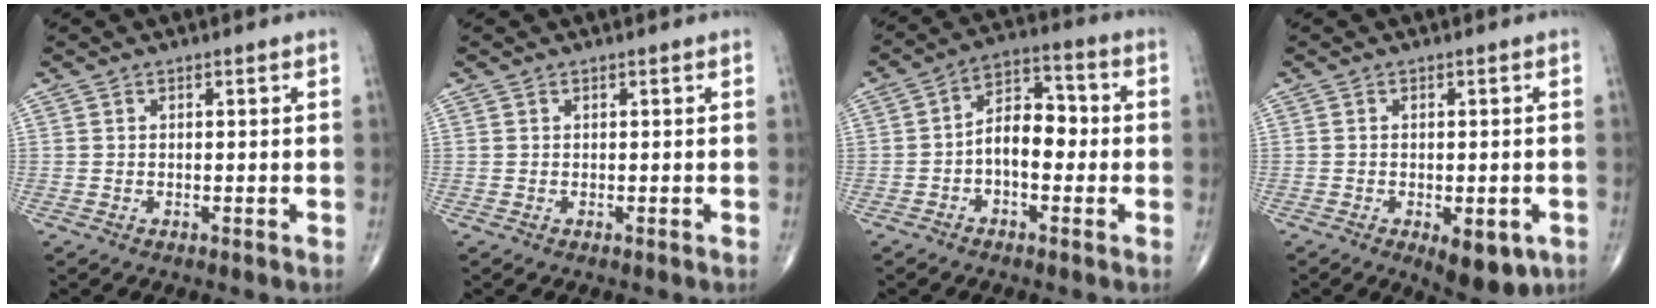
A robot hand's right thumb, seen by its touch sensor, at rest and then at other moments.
{"total": 0.0}
{"total": 8.8, "force": [-1.2, 5.2, 7.0], "torque": [-0.092, 0.034, -0.033]}
{"total": 7.6, "force": [-2.9, 3.4, 6.1], "torque": [-0.065, -0.002, -0.030]}